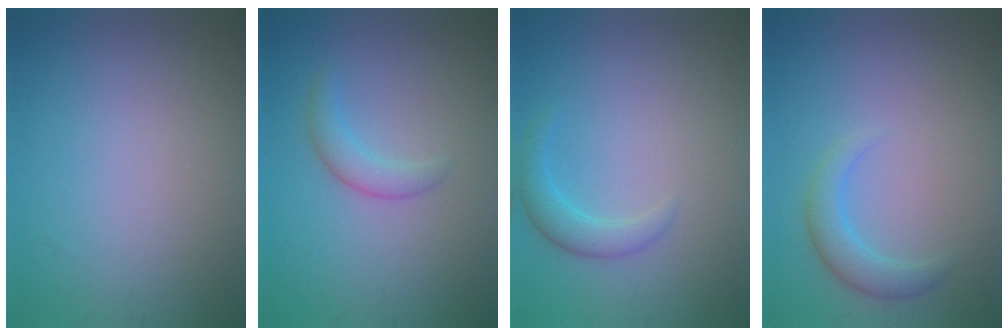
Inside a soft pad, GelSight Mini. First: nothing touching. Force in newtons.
{"total": 1.9, "press": 1.9, "slide": 0.1}
{"total": 2.2, "press": 2.2, "slide": 0.2}
{"total": 2.5, "press": 2.5, "slide": 0.1}